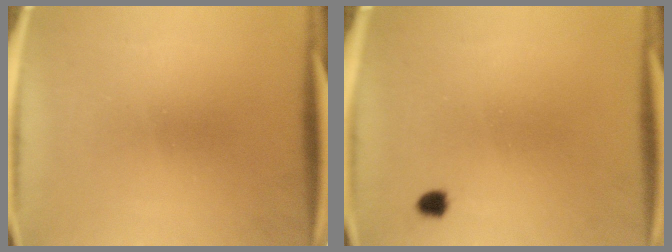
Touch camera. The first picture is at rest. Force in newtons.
{"total": 1.4}